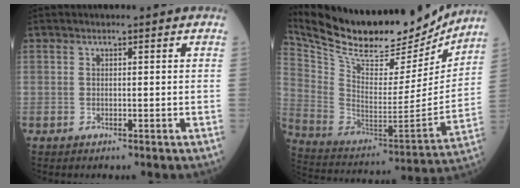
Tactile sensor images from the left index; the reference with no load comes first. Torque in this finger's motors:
{"motor_torque": [1.00, -1.14, 0.26, 0.07]}